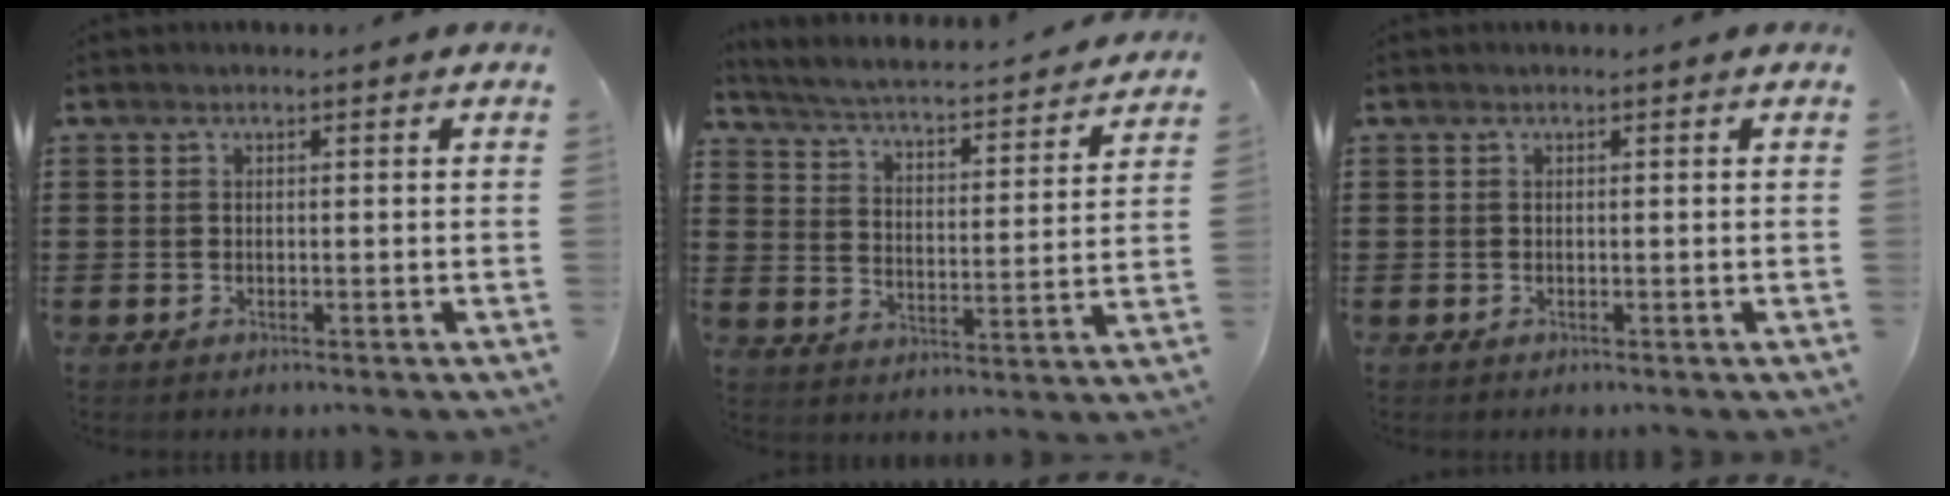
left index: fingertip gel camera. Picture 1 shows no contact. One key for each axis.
{"total": 2.9, "fx": 2.7, "fy": -0.2, "fz": 0.9, "tx": -0.038, "ty": -0.031, "tz": 0.034}
{"total": 0.0}